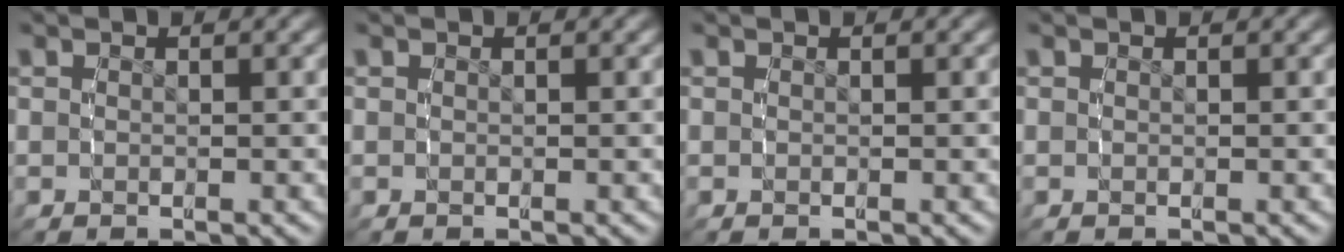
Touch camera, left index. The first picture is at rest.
{"total": 0.0}
{"total": 0.0}
{"total": 0.0}